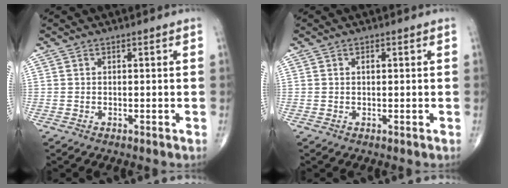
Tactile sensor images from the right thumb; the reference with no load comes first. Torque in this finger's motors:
{"motor_torque": [0.24, 0.55, 0.15, 0.02, 0.01]}